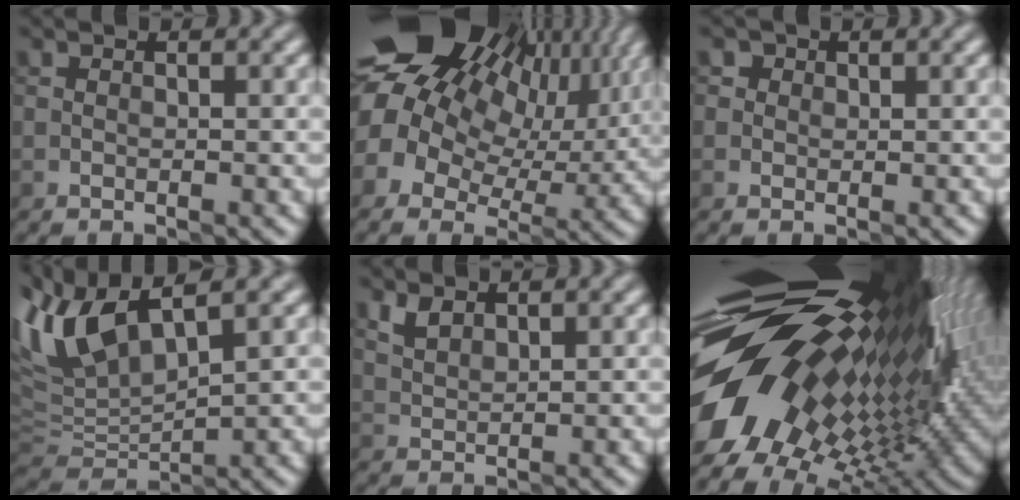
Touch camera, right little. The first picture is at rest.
{"total": 21.3, "force": [7.5, 15.3, 12.8], "torque": [-0.250, 0.028, 0.118]}
{"total": 2.2, "force": [1.3, 1.5, 0.8], "torque": [-0.005, 0.005, 0.014]}
{"total": 7.0, "force": [4.1, 2.6, 5.1], "torque": [-0.128, 0.010, 0.080]}
{"total": 2.0, "force": [1.5, 0.8, 1.0], "torque": [-0.028, 0.002, 0.035]}
{"total": 19.2, "force": [4.0, 8.6, 16.7], "torque": [-0.296, -0.018, 0.070]}